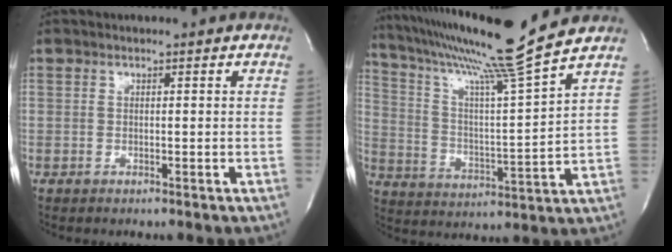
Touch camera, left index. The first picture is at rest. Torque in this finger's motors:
{"motor_torque": [0.31, -0.39, 0.48, 0.15]}